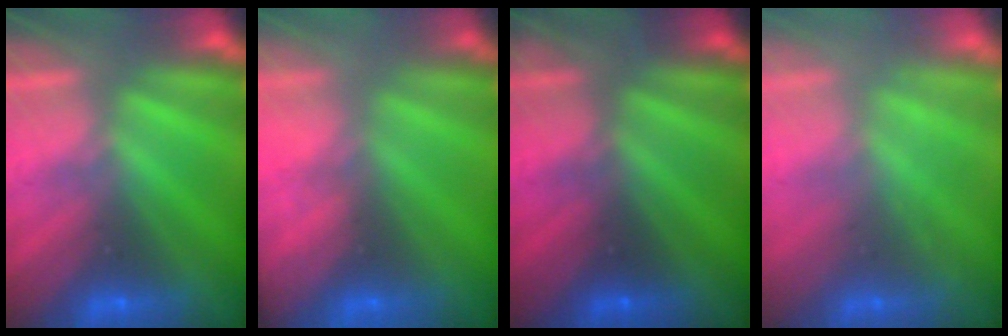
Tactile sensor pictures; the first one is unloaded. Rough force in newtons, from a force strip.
{"total": 6.9}
{"total": 2.6}
{"total": 2.2}